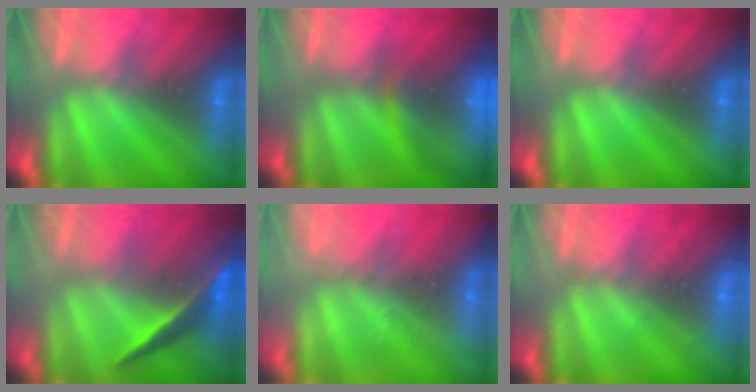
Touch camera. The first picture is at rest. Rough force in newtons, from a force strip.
{"total": 13.7}
{"total": 0.0}
{"total": 1.9}
{"total": 2.3}
{"total": 2.1}